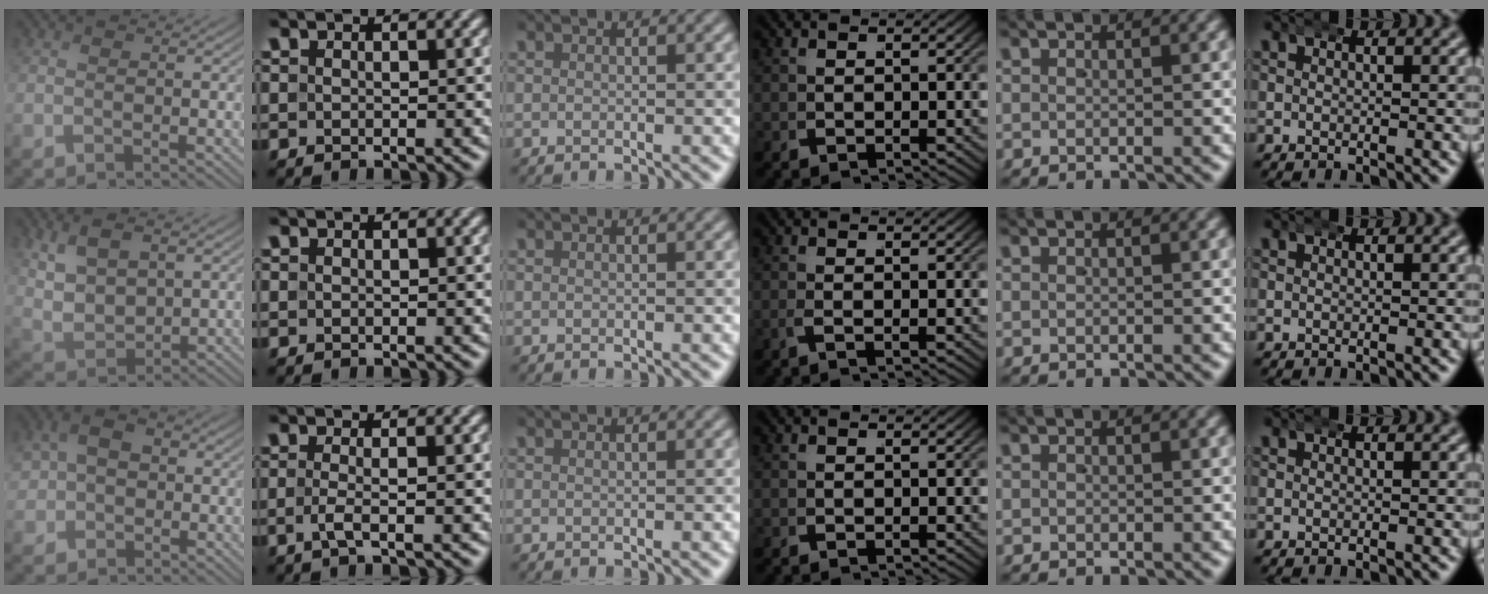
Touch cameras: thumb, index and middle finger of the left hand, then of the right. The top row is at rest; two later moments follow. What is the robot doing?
{"motion": "wrap", "object": "aluminum foil"}